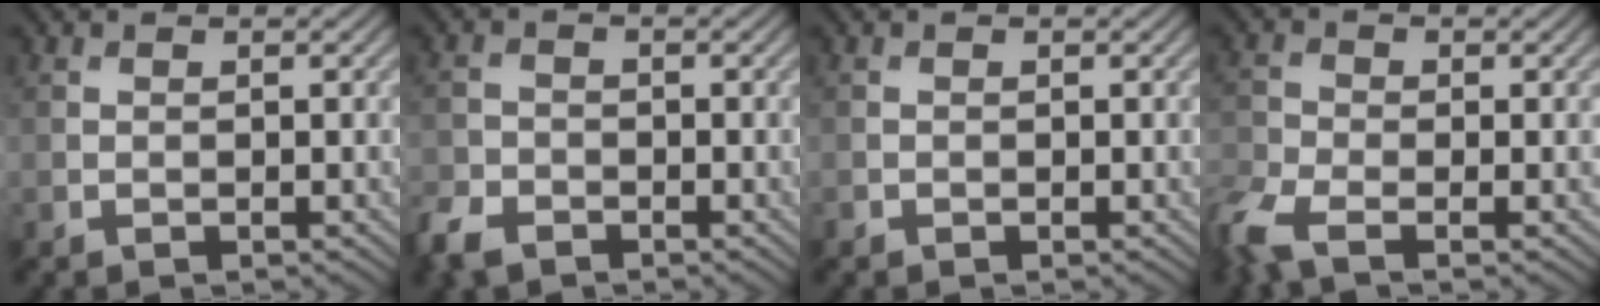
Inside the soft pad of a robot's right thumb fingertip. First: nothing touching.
{"total": 4.0, "force": [-3.1, 2.1, 1.6], "torque": [-0.041, -0.010, -0.071]}
{"total": 0.0}
{"total": 5.0, "force": [-3.3, 1.9, 3.3], "torque": [-0.084, -0.014, -0.084]}